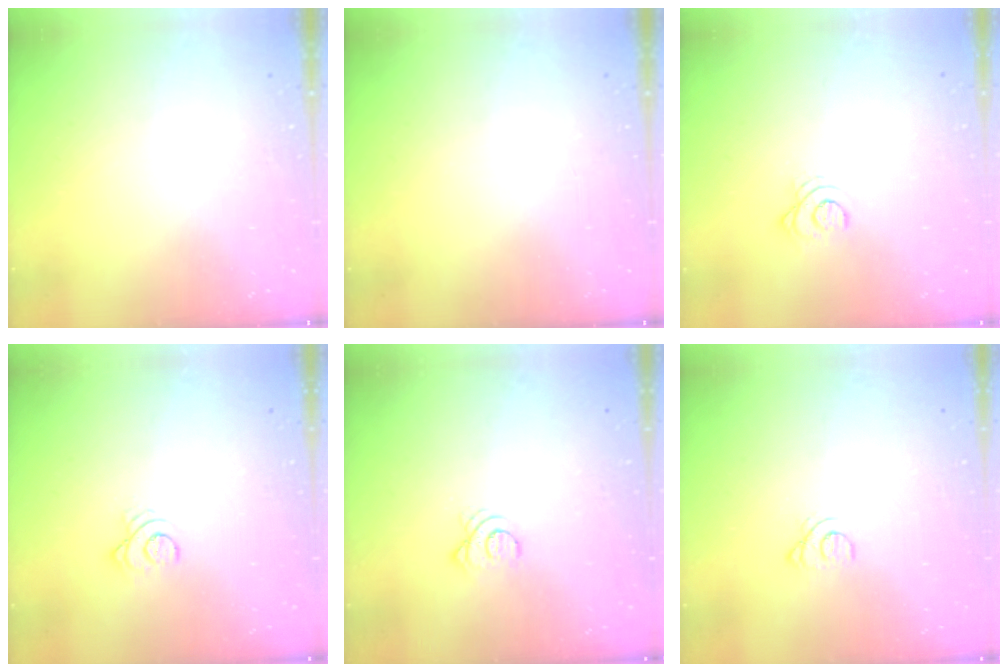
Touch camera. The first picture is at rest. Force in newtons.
{"total": 0.0}
{"total": 4.0, "press": 4.0, "slide": 0.4}
{"total": 3.0, "press": 2.9, "slide": 0.4}
{"total": 3.1, "press": 3.1, "slide": 0.2}
{"total": 1.7, "press": 1.6, "slide": 0.1}